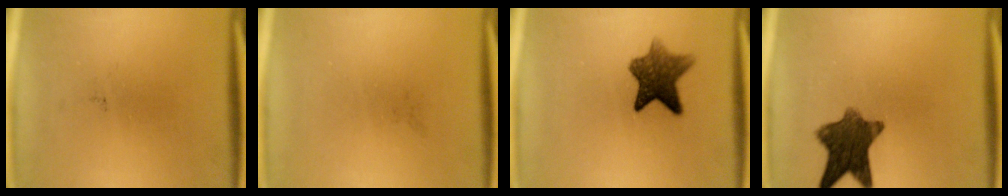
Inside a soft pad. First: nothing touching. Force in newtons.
{"total": 0.0}
{"total": 8.1}
{"total": 9.5}